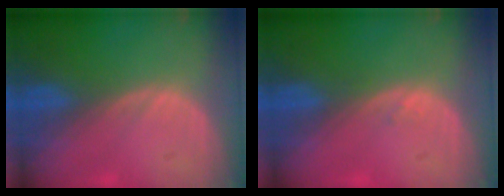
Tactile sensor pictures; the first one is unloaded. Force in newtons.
{"total": 0.7, "press": 0.6, "slide": 0.3}